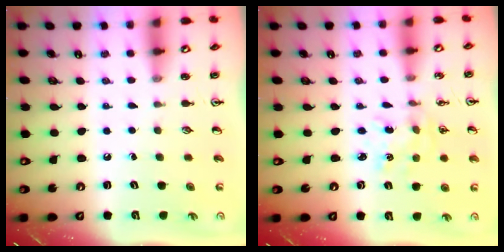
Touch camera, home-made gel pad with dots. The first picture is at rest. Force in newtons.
{"total": 2.4, "press": 2.3, "slide": 0.3}